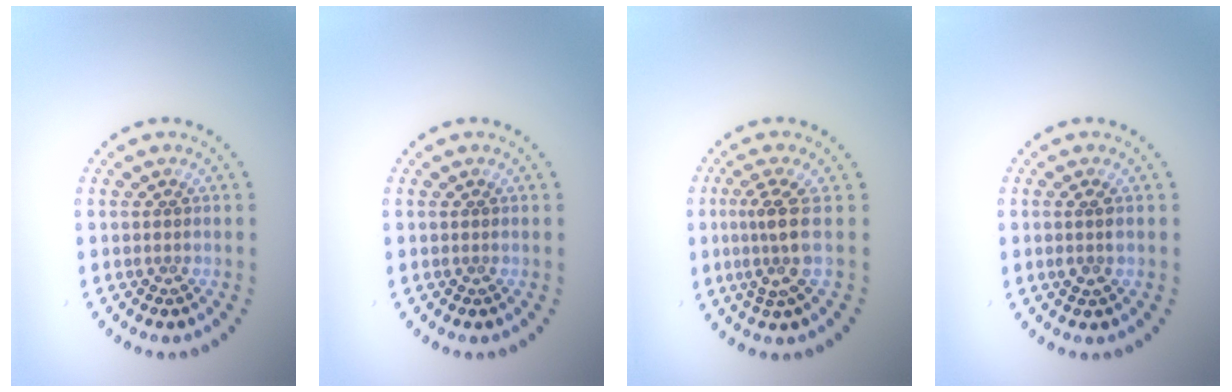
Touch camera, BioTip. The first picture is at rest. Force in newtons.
{"total": 0.0}
{"total": 2.9, "press": 2.2, "slide": 2.0}
{"total": 1.3, "press": 1.1, "slide": 0.7}